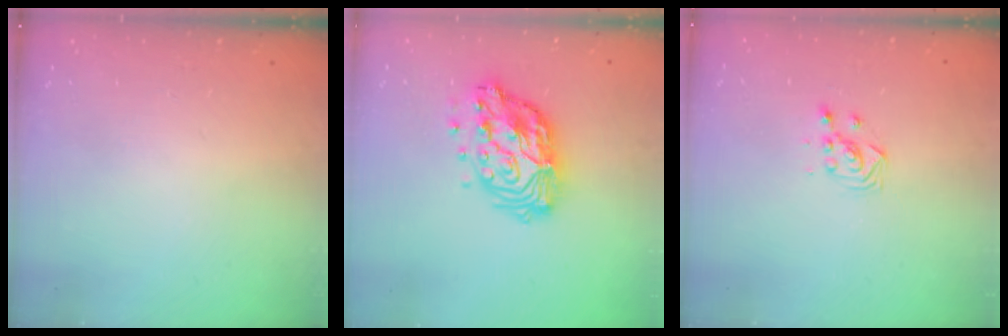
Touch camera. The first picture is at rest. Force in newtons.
{"total": 15.5, "press": 15.5, "slide": 1.3}
{"total": 2.9, "press": 2.9, "slide": 0.3}